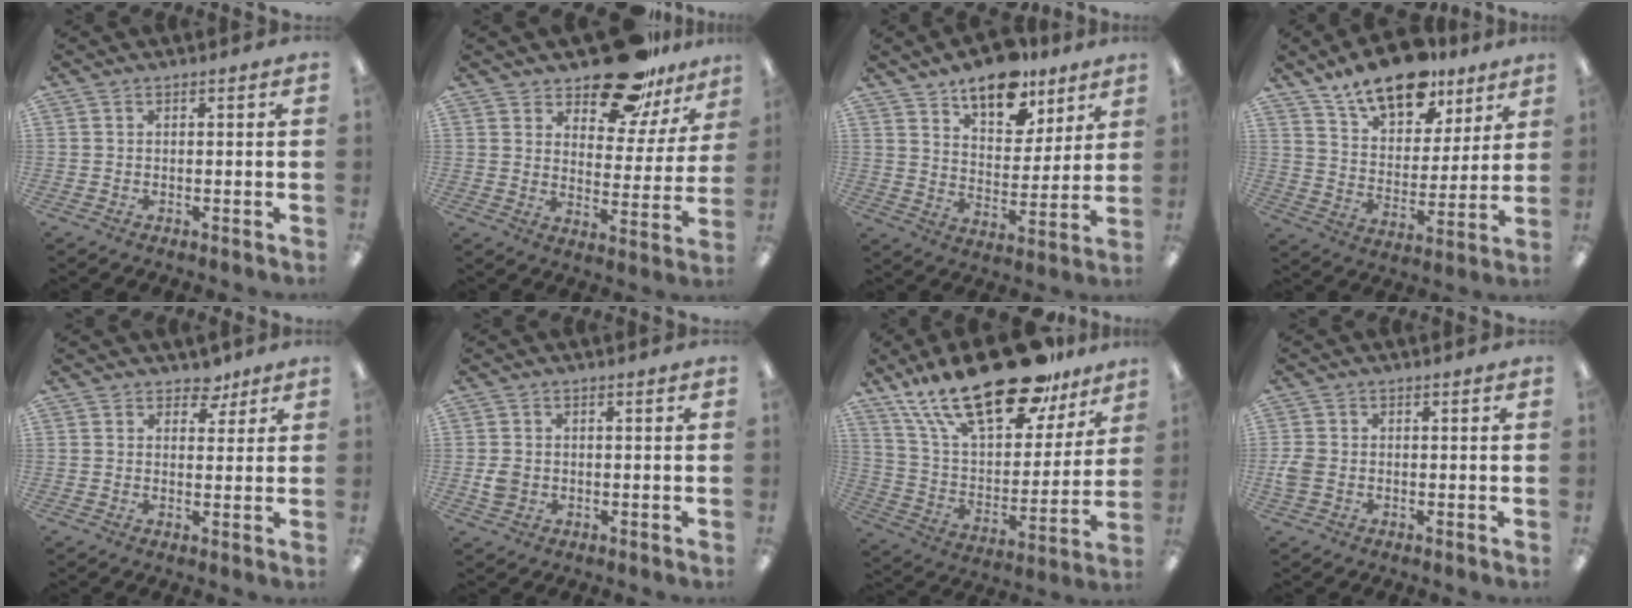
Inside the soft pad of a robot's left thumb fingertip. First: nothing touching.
{"total": 18.2, "force": [14.2, 7.5, 8.6], "torque": [-0.128, -0.093, 0.246]}
{"total": 13.4, "force": [10.4, 6.3, 5.7], "torque": [-0.073, -0.065, 0.186]}
{"total": 16.4, "force": [12.6, 7.6, 7.3], "torque": [-0.120, -0.076, 0.222]}
{"total": 4.8, "force": [3.3, 2.9, 1.7], "torque": [-0.009, -0.015, 0.056]}
{"total": 3.4, "force": [-0.3, 2.9, 1.7], "torque": [-0.014, 0.000, -0.007]}
{"total": 27.0, "force": [19.0, 10.5, 16.2], "torque": [-0.281, -0.117, 0.323]}
{"total": 3.6, "force": [-0.7, 2.8, 2.3], "torque": [-0.044, 0.006, -0.012]}